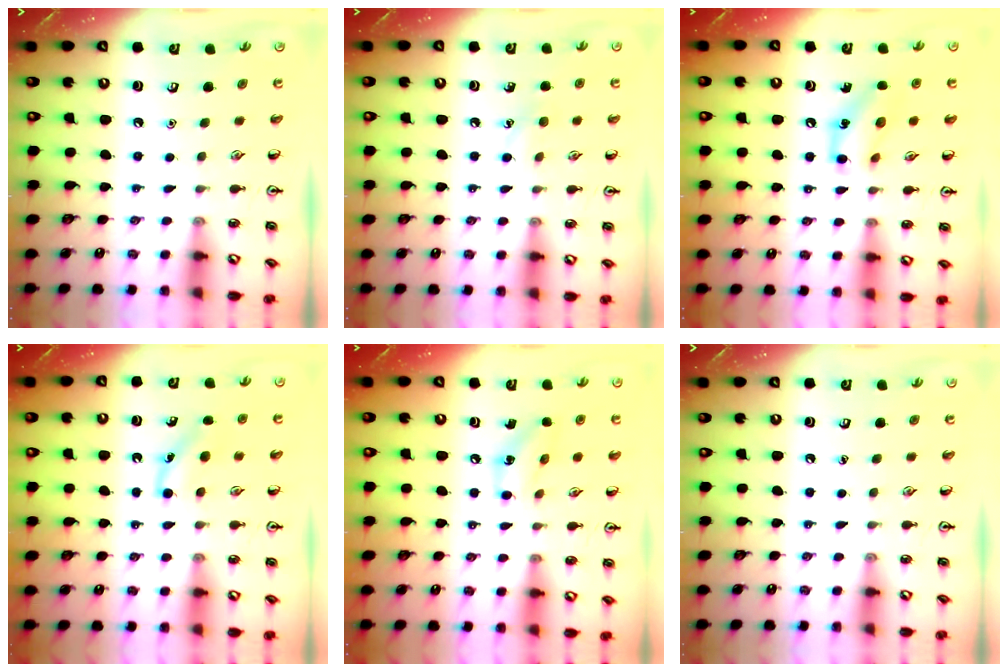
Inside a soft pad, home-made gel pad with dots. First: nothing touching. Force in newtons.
{"total": 6.5, "press": 6.3, "slide": 1.3}
{"total": 11.6, "press": 11.4, "slide": 1.9}
{"total": 4.4, "press": 4.0, "slide": 1.7}
{"total": 6.8, "press": 6.7, "slide": 0.9}
{"total": 0.0}